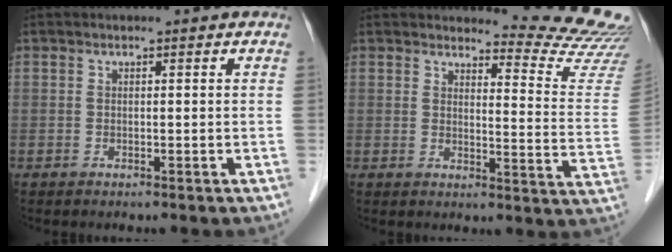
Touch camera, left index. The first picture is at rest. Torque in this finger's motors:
{"motor_torque": [0.95, -1.18, 0.14, 0.01]}